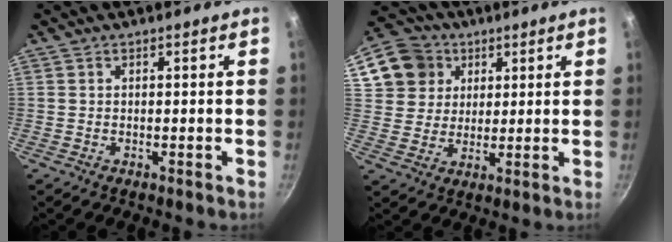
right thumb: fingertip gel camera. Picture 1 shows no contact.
{"total": 11.9, "force": [5.0, 10.2, 3.6], "torque": [-0.047, 0.010, 0.087]}